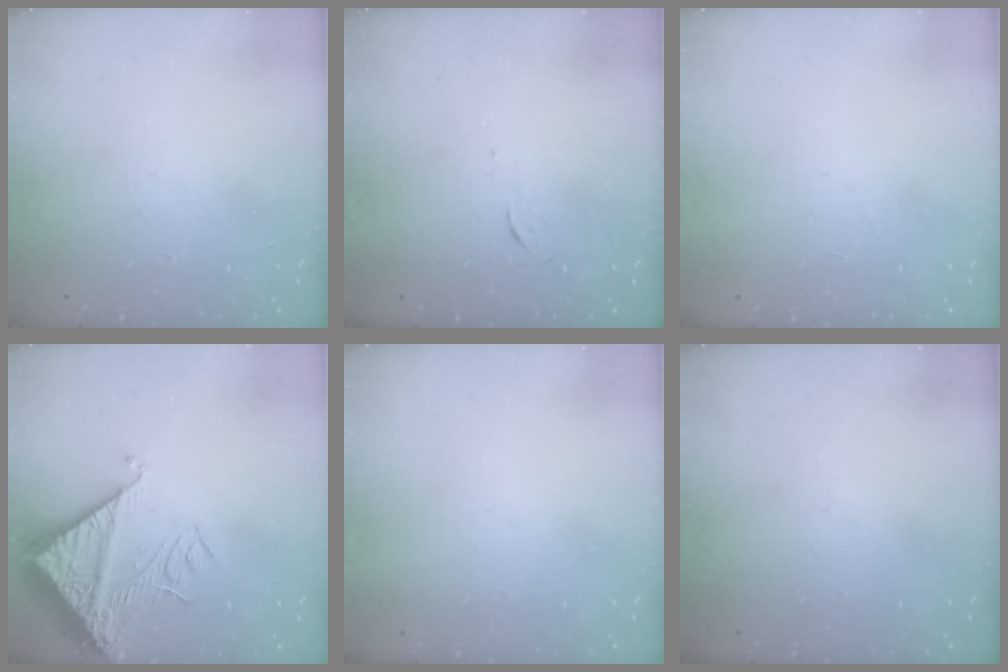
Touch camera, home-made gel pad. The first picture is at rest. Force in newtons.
{"total": 3.3, "press": 3.3, "slide": 0.5}
{"total": 4.5, "press": 4.4, "slide": 0.6}
{"total": 13.1, "press": 13.0, "slide": 1.7}
{"total": 1.5, "press": 1.5, "slide": 0.1}
{"total": 0.0}